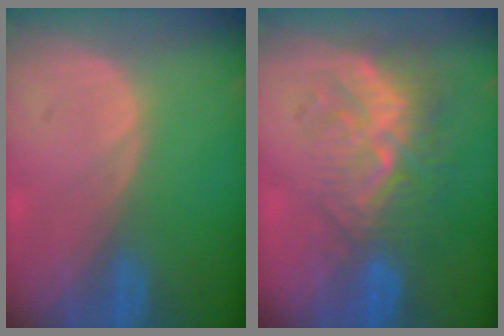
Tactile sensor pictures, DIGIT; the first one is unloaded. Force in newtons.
{"total": 9.6, "press": 8.6, "slide": 4.4}